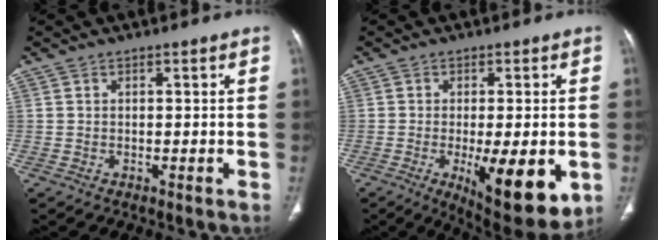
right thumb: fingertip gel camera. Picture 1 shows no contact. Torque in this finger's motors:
{"motor_torque": [1.95, 2.10, 0.01, -0.07, 0.28]}